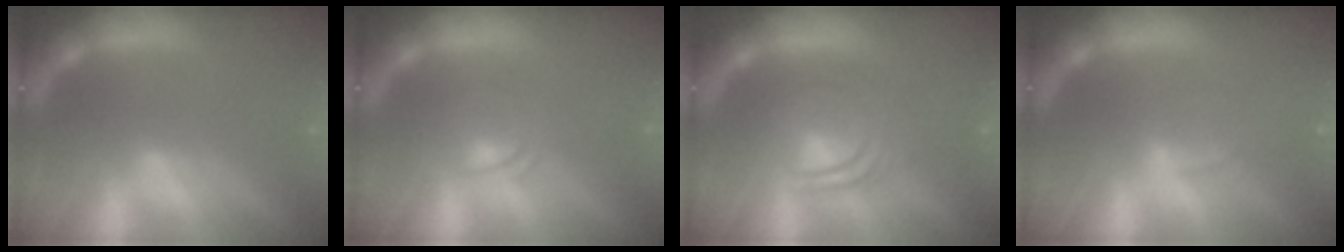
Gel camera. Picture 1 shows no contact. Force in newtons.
{"total": 2.4}
{"total": 6.0}
{"total": 1.9}